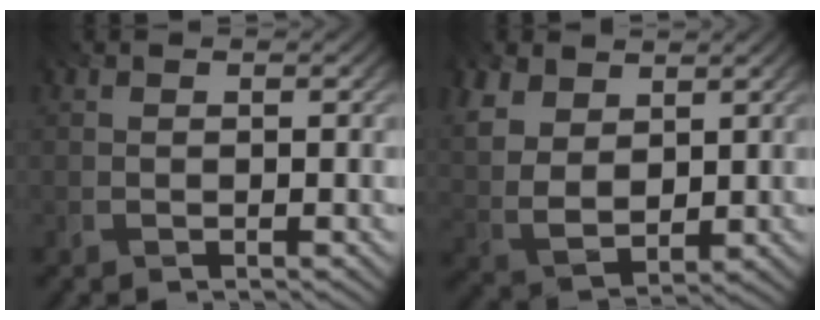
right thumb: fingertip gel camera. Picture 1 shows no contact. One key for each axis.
{"total": 8.6, "fx": 4.3, "fy": 5.3, "fz": 5.2, "tx": -0.151, "ty": 0.011, "tz": 0.080}